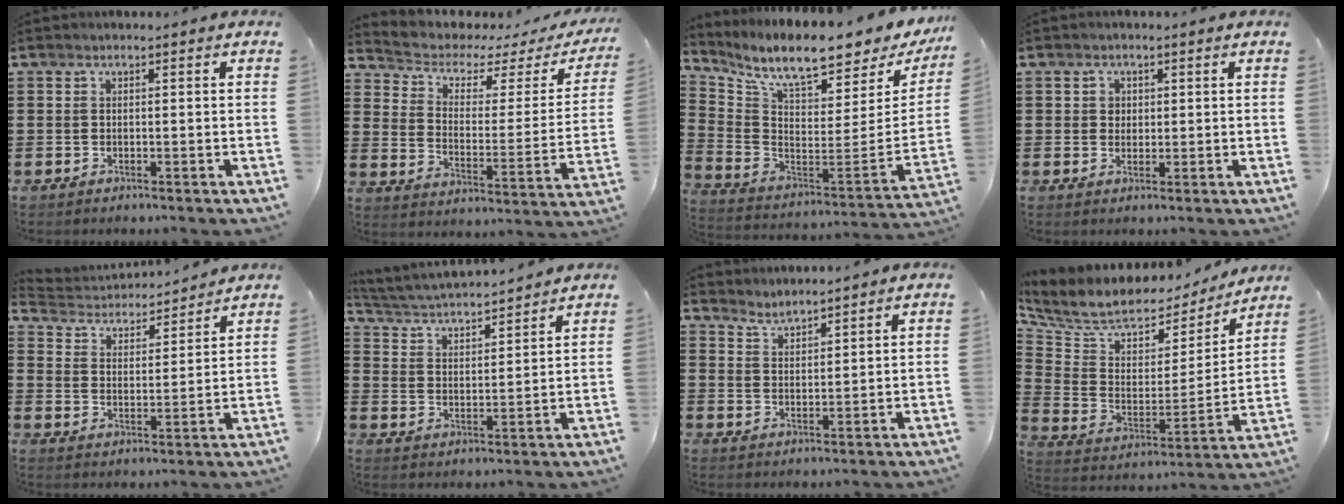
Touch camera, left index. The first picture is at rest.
{"total": 3.3, "force": [2.5, 1.6, 1.5], "torque": [-0.050, -0.020, 0.033]}
{"total": 8.8, "force": [7.3, 0.6, 4.9], "torque": [-0.120, -0.065, 0.119]}
{"total": 1.7, "force": [0.6, 1.5, 0.4], "torque": [-0.013, 0.008, 0.009]}
{"total": 3.4, "force": [3.3, 0.6, 0.0], "torque": [-0.025, -0.025, 0.051]}
{"total": 3.9, "force": [3.9, -0.1, 0.7], "torque": [-0.037, -0.029, 0.062]}
{"total": 2.9, "force": [2.8, 0.0, -0.5], "torque": [-0.001, -0.011, 0.053]}
{"total": 6.9, "force": [5.6, 3.3, 2.3], "torque": [-0.070, -0.043, 0.096]}